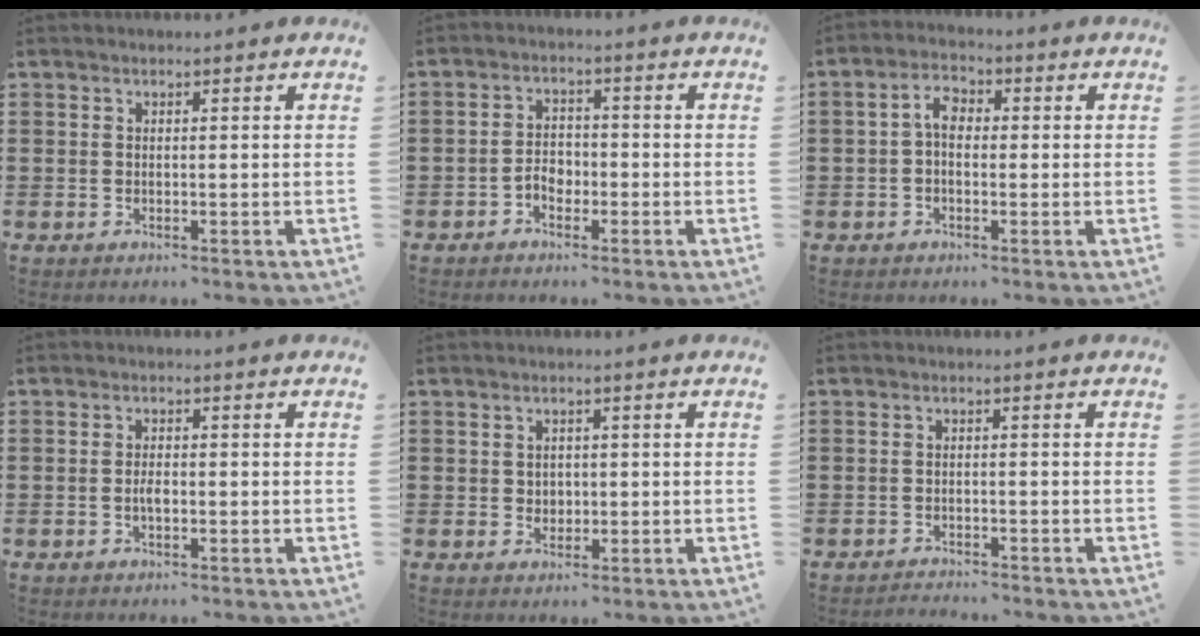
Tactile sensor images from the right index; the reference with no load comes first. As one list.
[{"total": 3.0, "force": [-1.4, 2.0, 1.7], "torque": [-0.036, 0.005, -0.028]}, {"total": 3.9, "force": [-0.2, 2.3, 3.2], "torque": [-0.070, 0.008, -0.008]}, {"total": 1.9, "force": [-0.5, 0.8, 1.7], "torque": [-0.032, 0.001, -0.009]}, {"total": 1.6, "force": [0.3, 1.6, 0.4], "torque": [-0.013, 0.010, 0.003]}, {"total": 1.6, "force": [-1.6, -0.1, -0.1], "torque": [-0.004, 0.000, -0.034]}]